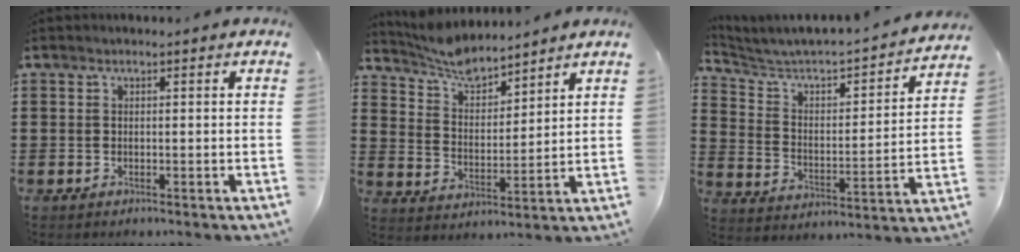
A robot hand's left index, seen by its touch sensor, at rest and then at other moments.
{"total": 6.6, "force": [6.1, 1.3, 1.9], "torque": [-0.062, -0.023, 0.112]}
{"total": 3.5, "force": [2.8, 1.3, 1.5], "torque": [-0.054, -0.031, 0.034]}